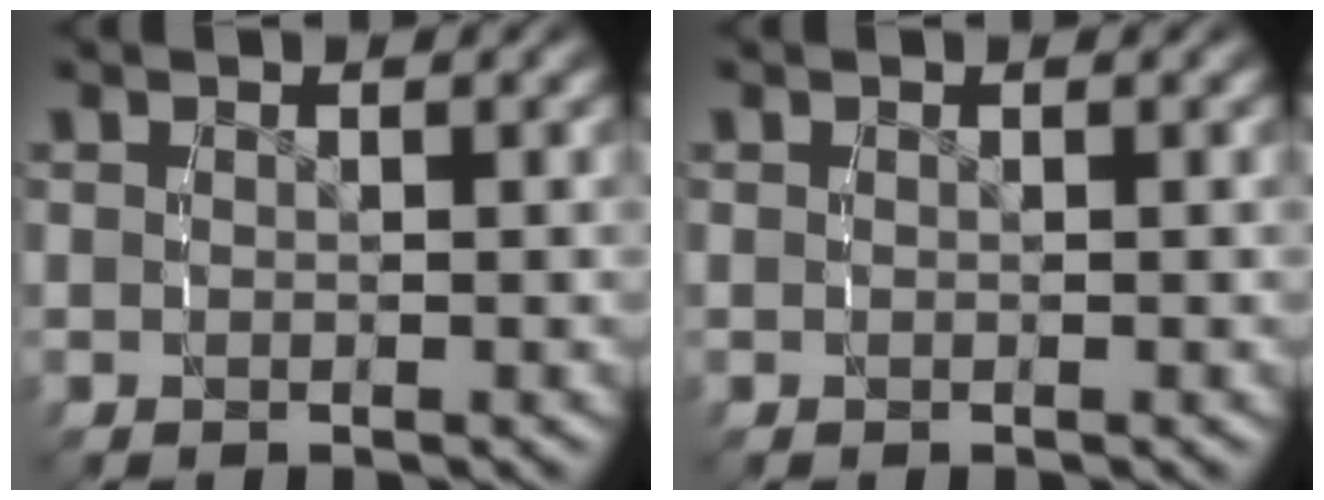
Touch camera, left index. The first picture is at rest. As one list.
[{"total": 0.0}]